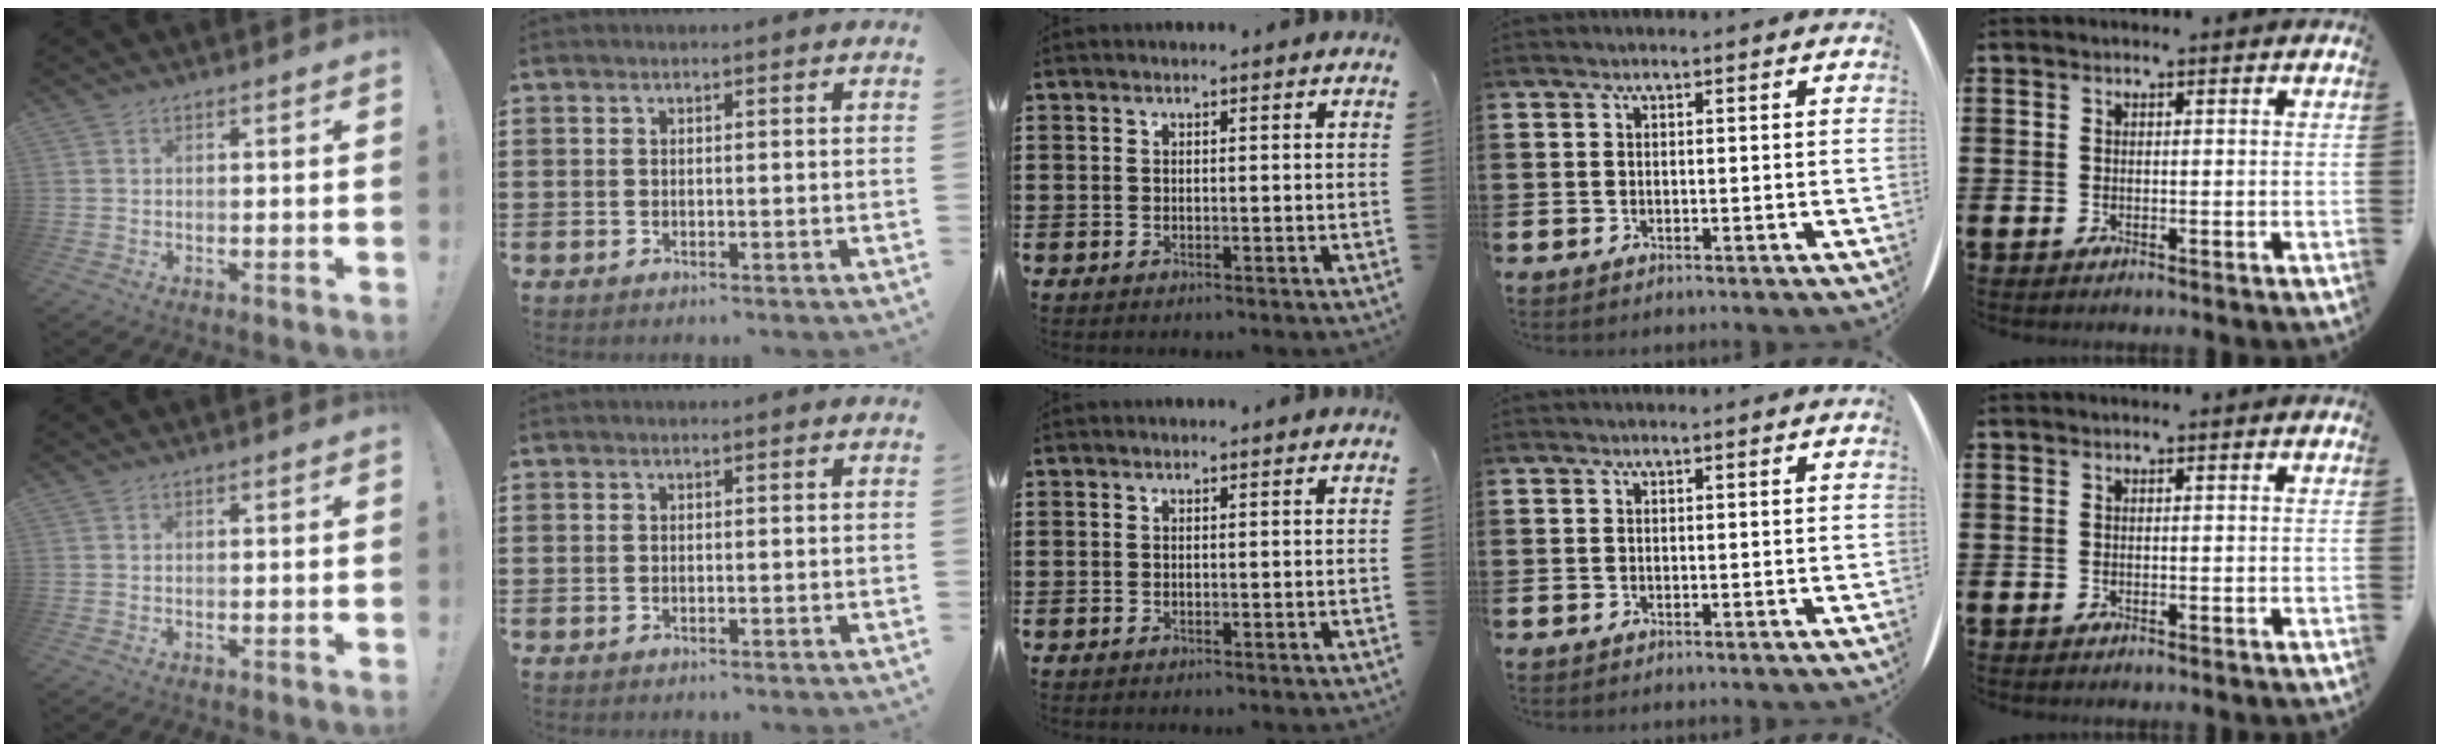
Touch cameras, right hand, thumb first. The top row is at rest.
{}